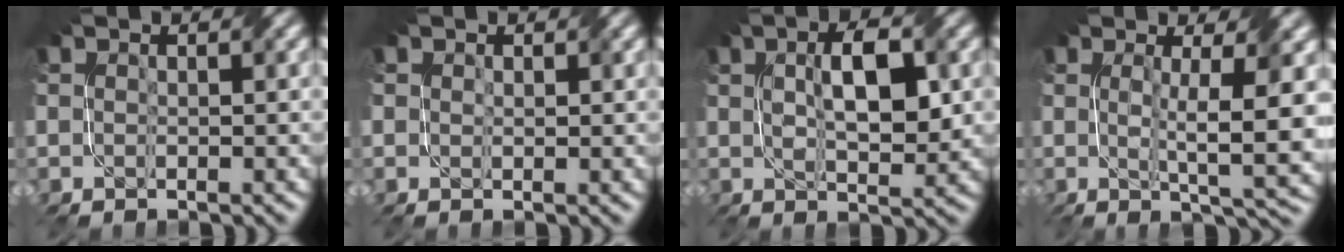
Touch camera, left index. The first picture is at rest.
{"total": 0.9, "force": [0.6, 0.5, 0.5], "torque": [-0.009, -0.002, 0.013]}
{"total": 5.8, "force": [1.1, 2.0, 5.4], "torque": [-0.093, 0.006, 0.020]}
{"total": 7.1, "force": [0.5, 1.4, 7.0], "torque": [-0.103, -0.007, 0.011]}